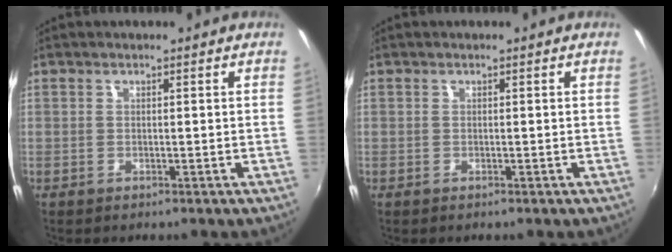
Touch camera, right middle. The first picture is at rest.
{"total": 0.0}